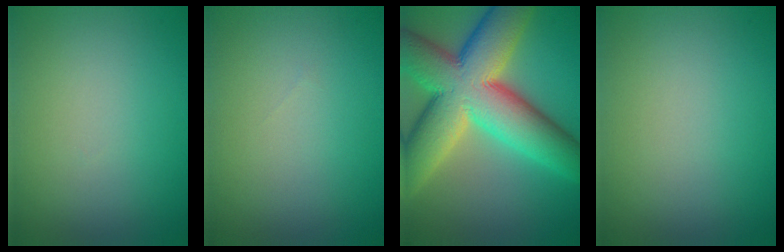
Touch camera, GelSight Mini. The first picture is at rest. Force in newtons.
{"total": 0.0}
{"total": 15.7, "press": 15.7, "slide": 0.9}
{"total": 0.0}